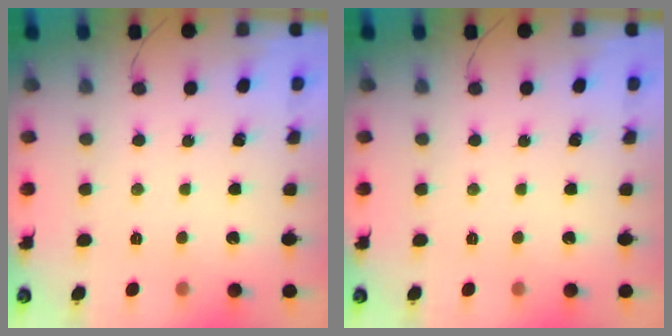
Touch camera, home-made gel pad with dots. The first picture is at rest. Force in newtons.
{"total": 0.0}